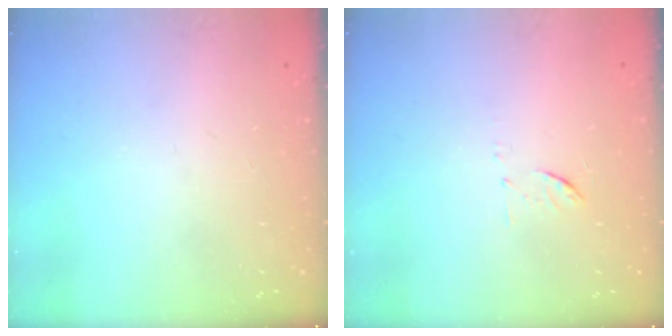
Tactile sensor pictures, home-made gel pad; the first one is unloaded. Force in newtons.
{"total": 6.0, "press": 6.0, "slide": 0.4}